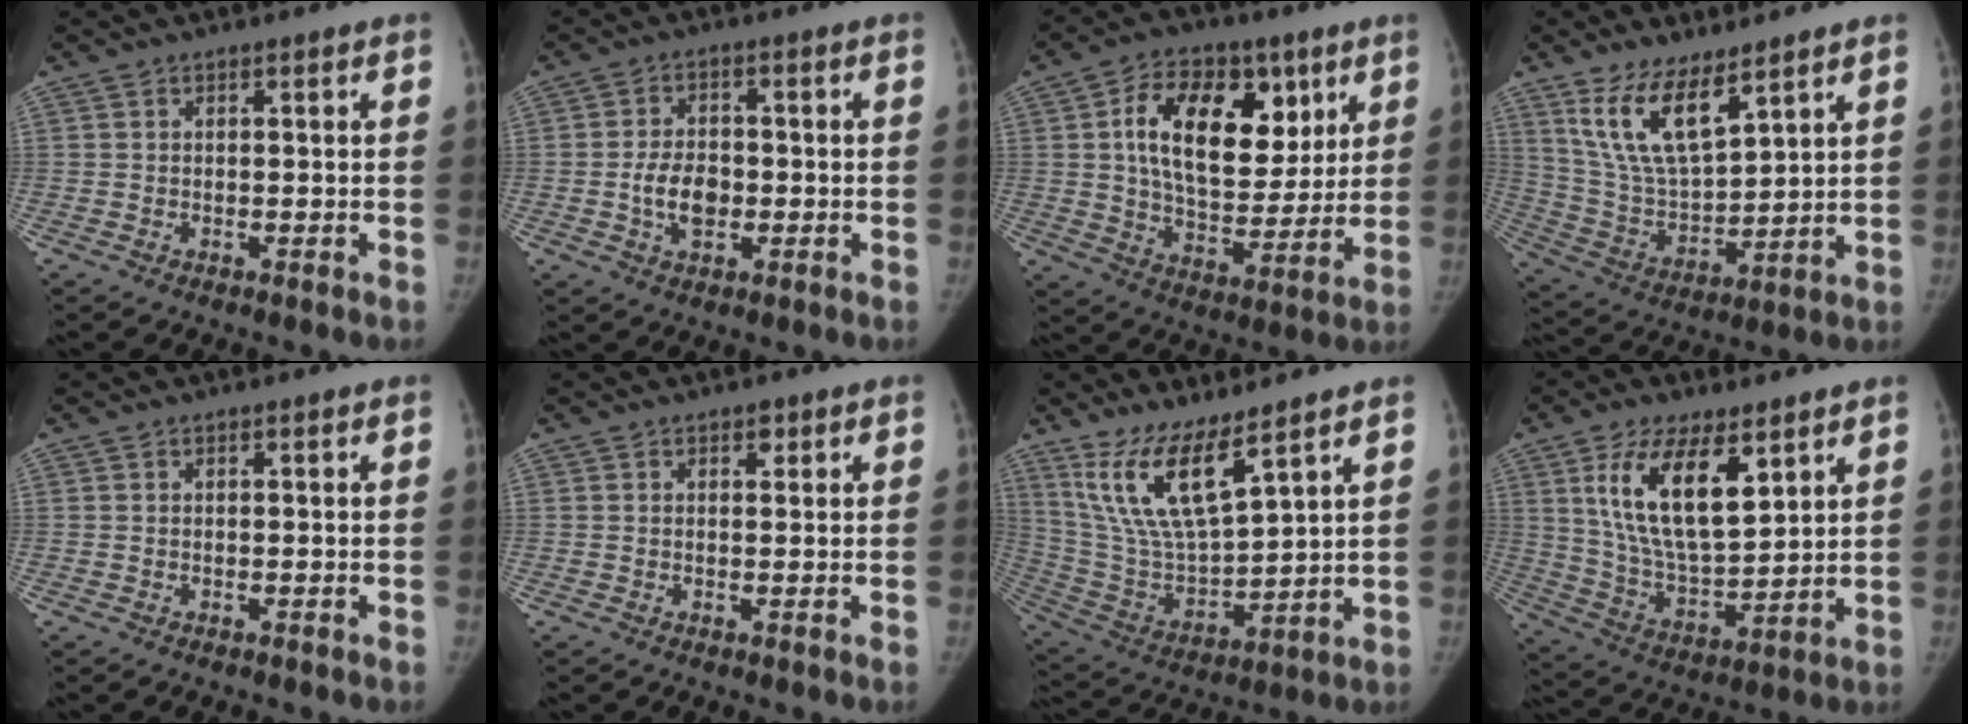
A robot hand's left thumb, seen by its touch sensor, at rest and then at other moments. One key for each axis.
{"total": 6.6, "fx": -1.2, "fy": 4.3, "fz": 4.8, "tx": -0.076, "ty": 0.008, "tz": -0.023}
{"total": 19.9, "fx": 6.3, "fy": 12.3, "fz": 14.3, "tx": -0.194, "ty": -0.019, "tz": 0.105}
{"total": 13.2, "fx": 8.3, "fy": 5.1, "fz": 8.9, "tx": -0.152, "ty": -0.044, "tz": 0.179}
{"total": 0.0}
{"total": 1.2, "fx": 0.7, "fy": 0.8, "fz": 0.6, "tx": 0.001, "ty": -0.002, "tz": 0.007}
{"total": 14.3, "fx": 9.3, "fy": 3.9, "fz": 10.2, "tx": -0.189, "ty": -0.057, "tz": 0.201}
{"total": 16.7, "fx": 7.4, "fy": 7.4, "fz": 13.0, "tx": -0.214, "ty": -0.038, "tz": 0.147}